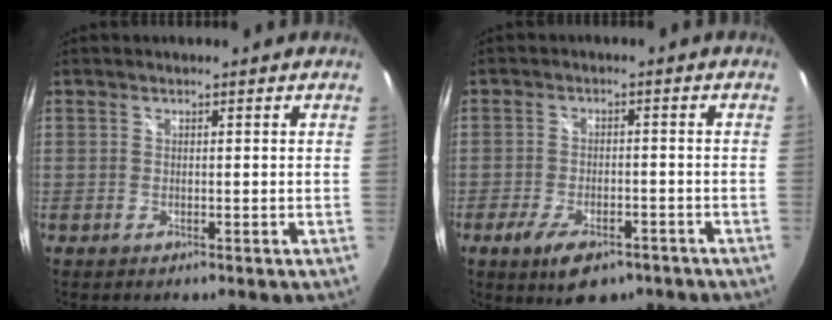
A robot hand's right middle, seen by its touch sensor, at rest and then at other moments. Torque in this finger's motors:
{"motor_torque": [1.12, -1.02, 0.15, 0.11]}